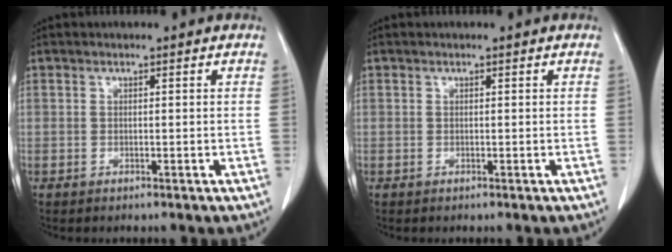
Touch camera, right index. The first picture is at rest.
{"total": 0.0}